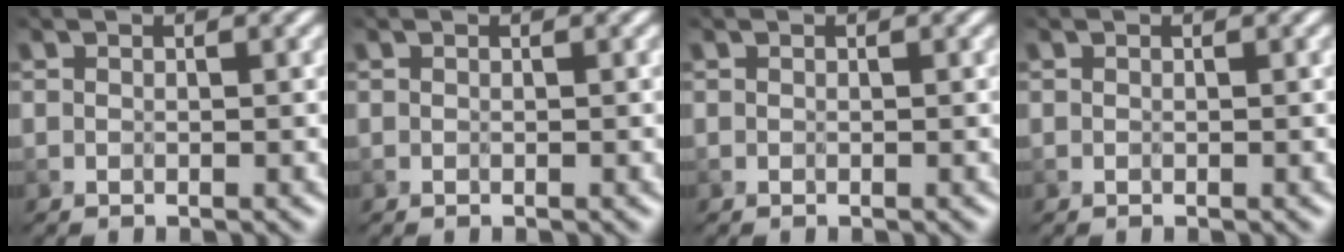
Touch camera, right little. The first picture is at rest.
{"total": 0.0}
{"total": 0.0}
{"total": 0.0}